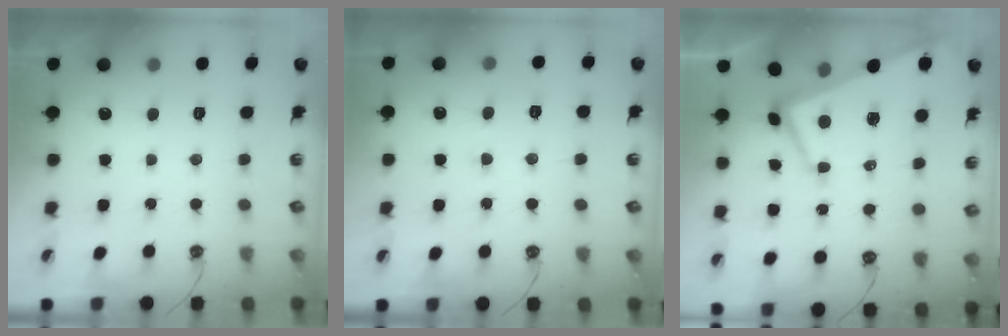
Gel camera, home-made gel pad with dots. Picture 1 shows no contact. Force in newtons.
{"total": 0.5, "press": 0.2, "slide": 0.5}
{"total": 2.8, "press": 2.7, "slide": 0.9}